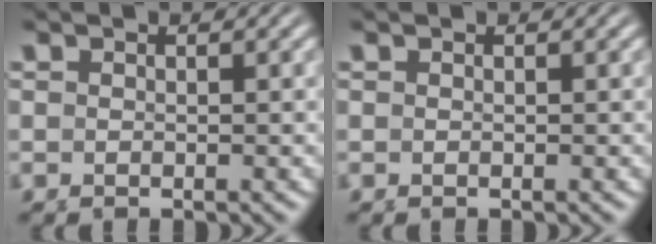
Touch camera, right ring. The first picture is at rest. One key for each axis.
{"total": 0.0}